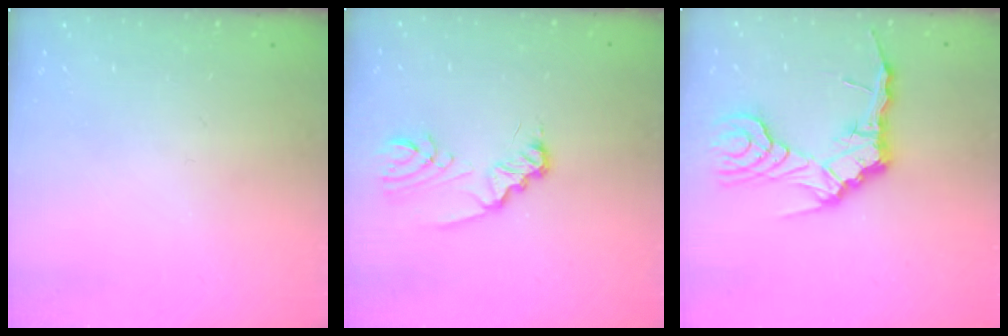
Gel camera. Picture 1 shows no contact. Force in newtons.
{"total": 5.6, "press": 5.6, "slide": 0.5}
{"total": 11.2, "press": 11.1, "slide": 1.3}